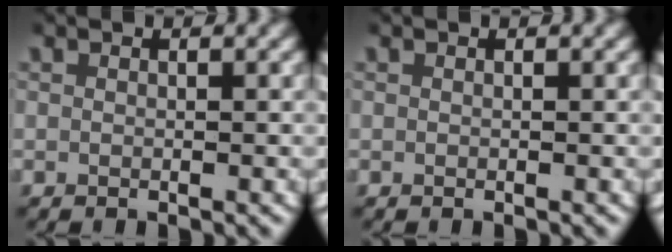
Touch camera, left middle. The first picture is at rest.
{"total": 0.0}